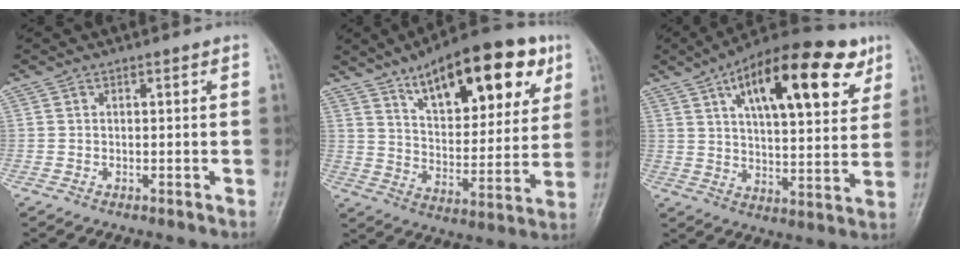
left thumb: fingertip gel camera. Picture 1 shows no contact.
{"total": 23.0, "force": [12.2, 9.6, 16.9], "torque": [-0.204, -0.033, 0.189]}
{"total": 23.4, "force": [10.8, 9.2, 18.5], "torque": [-0.252, -0.014, 0.163]}